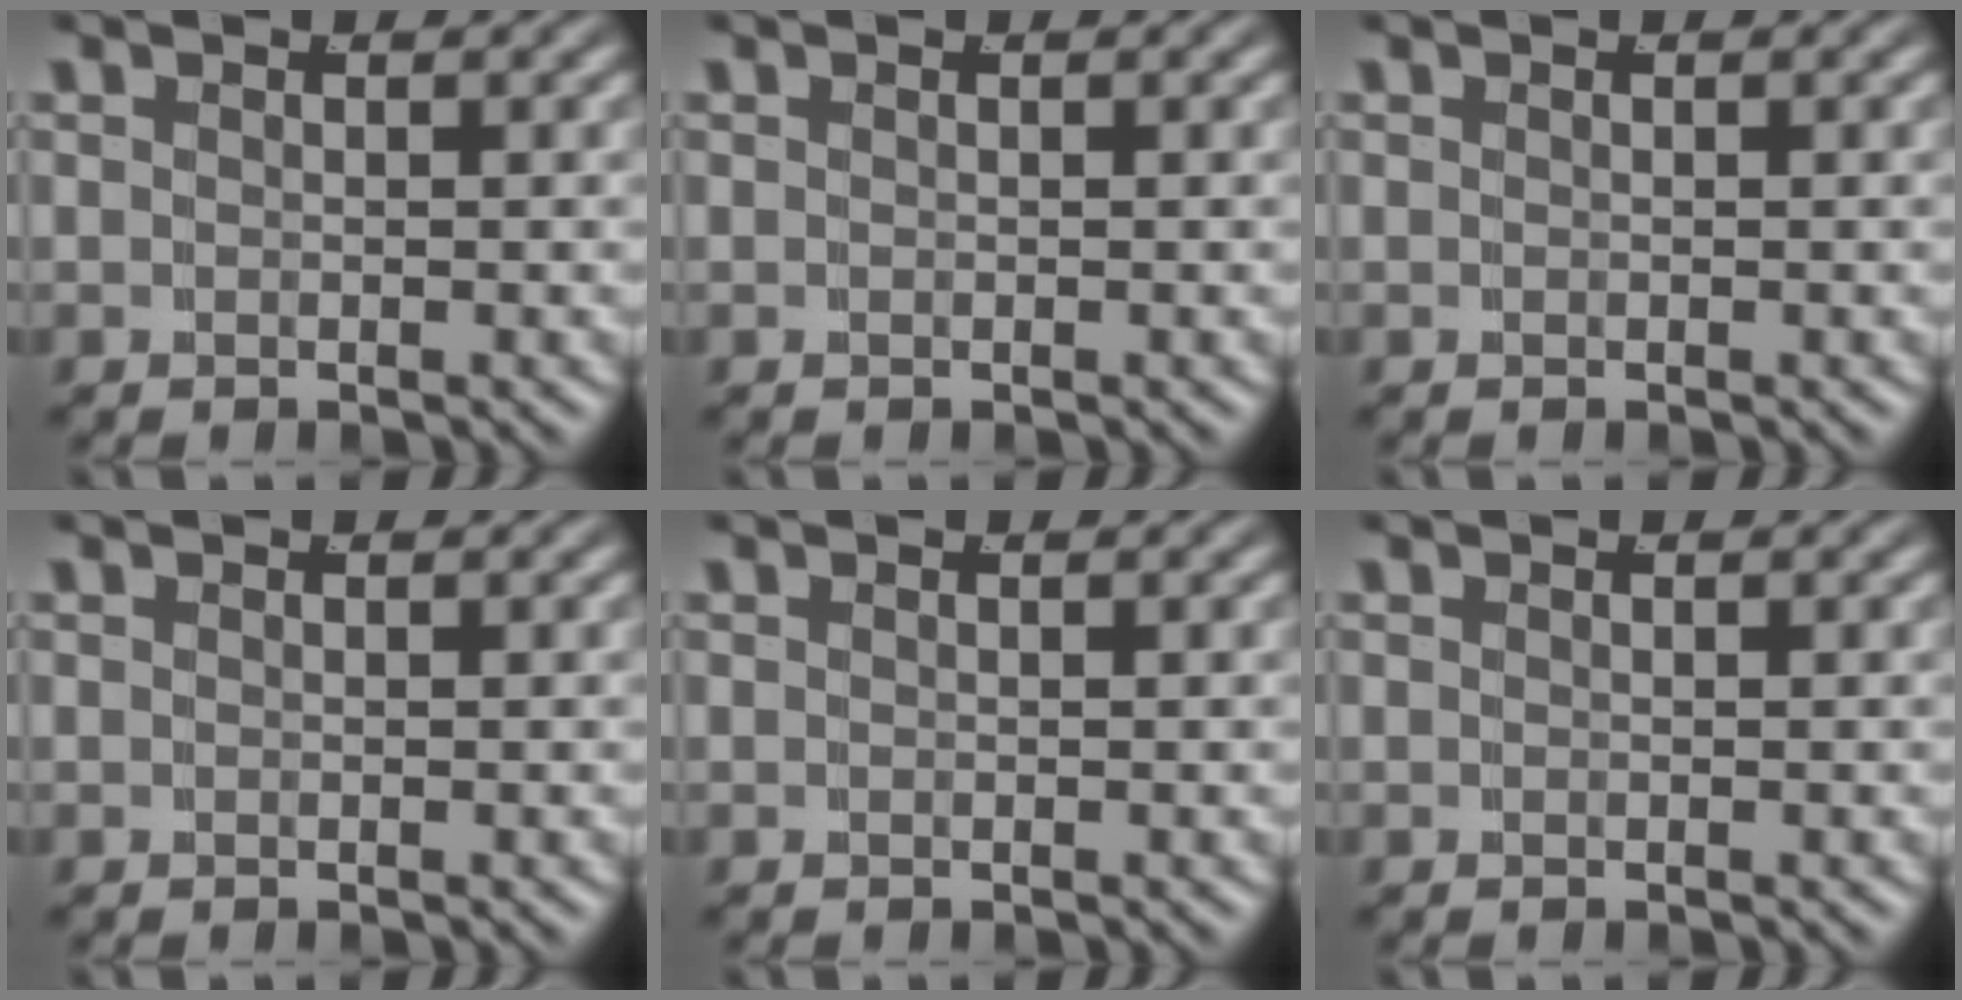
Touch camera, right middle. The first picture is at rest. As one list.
[{"total": 0.0}, {"total": 0.0}, {"total": 0.0}, {"total": 0.0}, {"total": 0.0}]